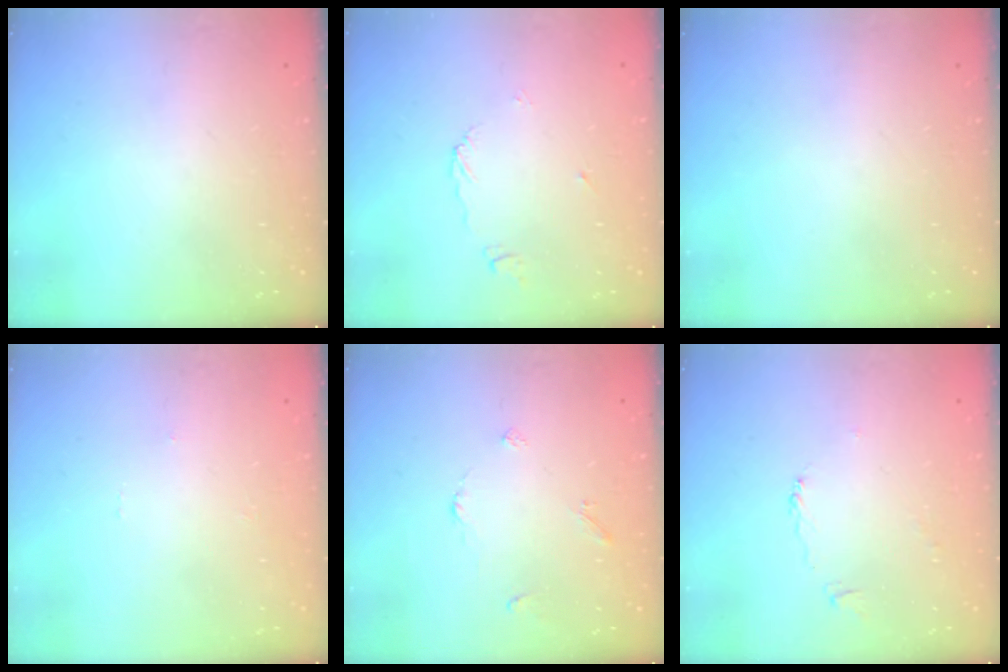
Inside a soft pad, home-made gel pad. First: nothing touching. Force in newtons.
{"total": 5.5, "press": 5.5, "slide": 0.1}
{"total": 0.0}
{"total": 0.0}
{"total": 2.9, "press": 2.9, "slide": 0.5}
{"total": 1.8, "press": 1.8, "slide": 0.4}